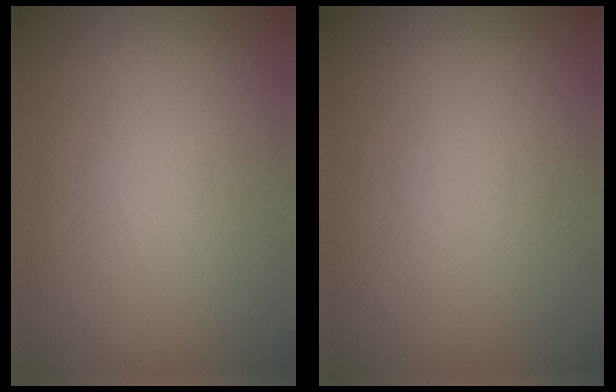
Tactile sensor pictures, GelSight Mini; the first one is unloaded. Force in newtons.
{"total": 0.0}